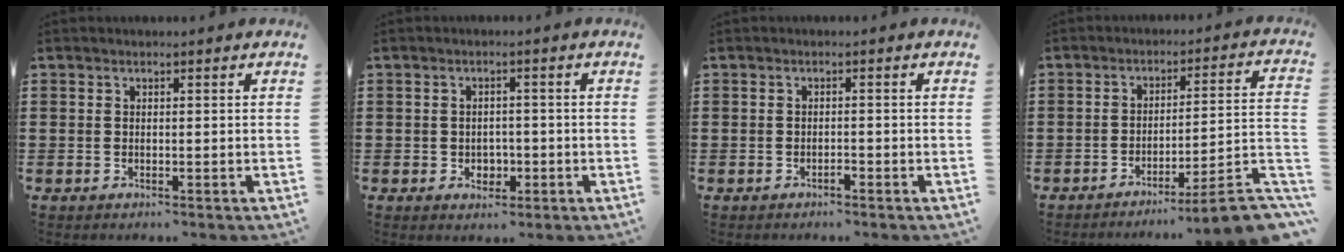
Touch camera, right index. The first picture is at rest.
{"total": 2.2, "force": [-0.7, 1.9, 0.8], "torque": [-0.014, 0.001, -0.017]}
{"total": 0.9, "force": [-0.9, 0.1, 0.4], "torque": [-0.011, -0.003, -0.017]}
{"total": 6.5, "force": [-4.7, -0.2, 4.5], "torque": [-0.072, -0.015, -0.092]}